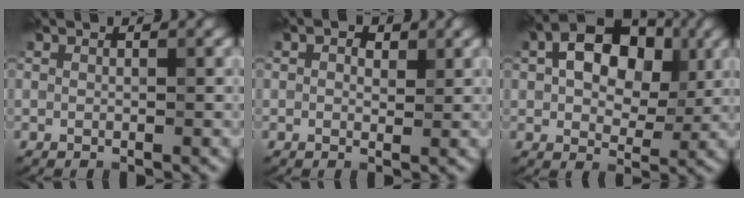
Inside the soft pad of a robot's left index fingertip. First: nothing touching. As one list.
[{"total": 1.6, "force": [0.7, 1.0, 1.0], "torque": [-0.012, 0.001, 0.007]}, {"total": 10.2, "force": [2.6, 6.7, 7.3], "torque": [-0.114, 0.034, 0.026]}]